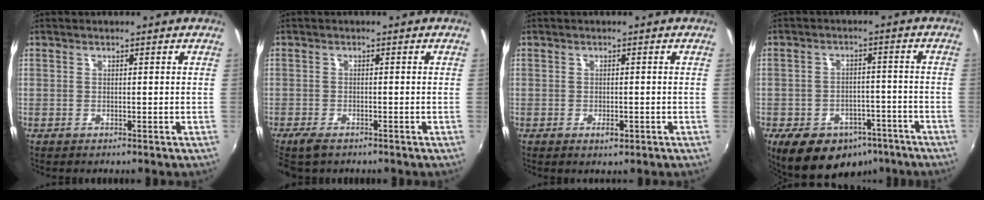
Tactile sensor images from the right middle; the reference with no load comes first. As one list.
[{"total": 3.7, "force": [-2.8, 1.4, 2.0], "torque": [-0.051, -0.014, -0.054]}, {"total": 1.7, "force": [-0.8, 0.7, 1.3], "torque": [-0.022, -0.002, -0.011]}, {"total": 15.6, "force": [-9.9, 9.5, 7.3], "torque": [-0.156, 0.011, -0.121]}]